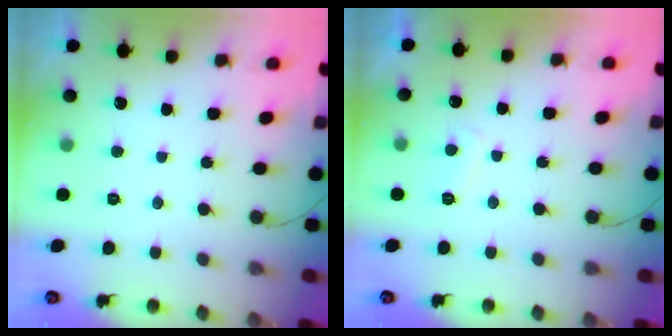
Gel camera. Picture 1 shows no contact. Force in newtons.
{"total": 2.6, "press": 2.4, "slide": 0.8}